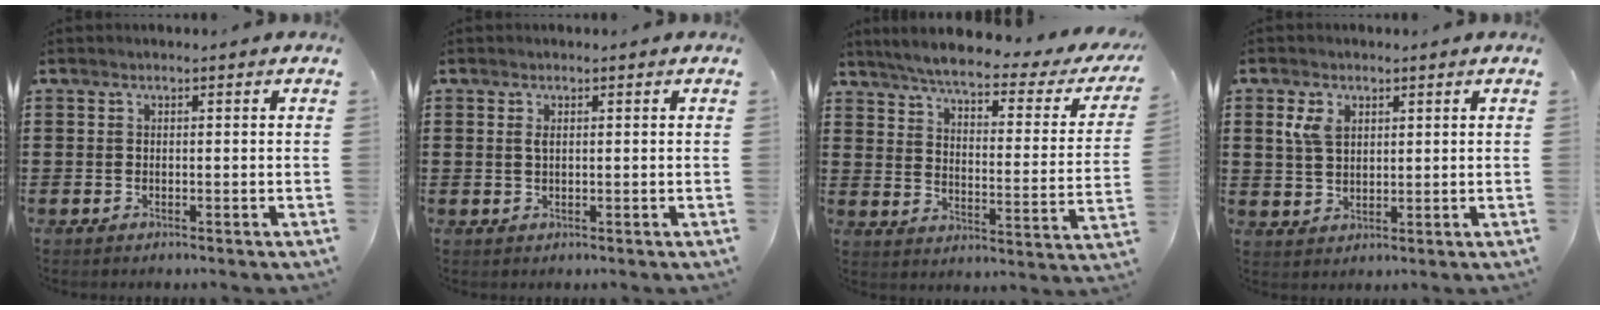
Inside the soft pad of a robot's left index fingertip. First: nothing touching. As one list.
[{"total": 1.2, "force": [0.4, 0.4, 1.0], "torque": [-0.022, 0.002, 0.007]}, {"total": 5.2, "force": [4.3, 0.0, 2.9], "torque": [-0.078, -0.030, 0.068]}, {"total": 4.3, "force": [1.9, 3.1, 2.5], "torque": [-0.059, 0.012, 0.033]}]